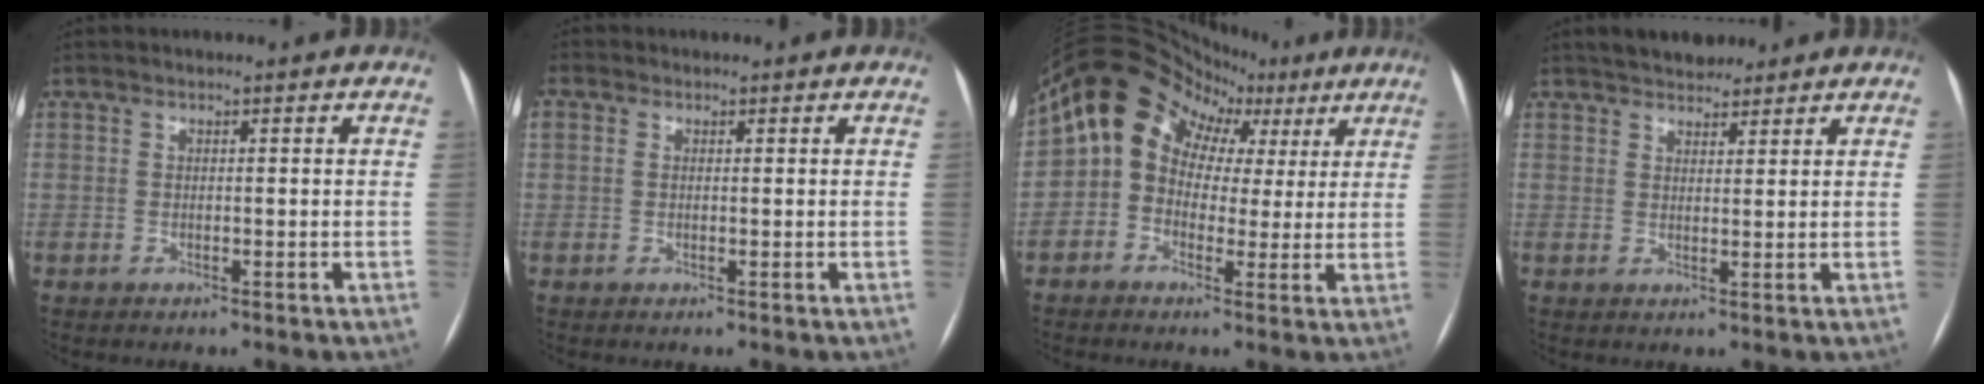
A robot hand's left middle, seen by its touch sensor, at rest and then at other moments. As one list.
[{"total": 2.3, "force": [0.6, 1.6, 1.4], "torque": [-0.049, 0.022, 0.016]}, {"total": 13.1, "force": [4.2, 11.1, 5.6], "torque": [-0.097, 0.071, 0.061]}, {"total": 5.0, "force": [4.3, 2.0, 1.6], "torque": [-0.015, 0.015, 0.072]}]